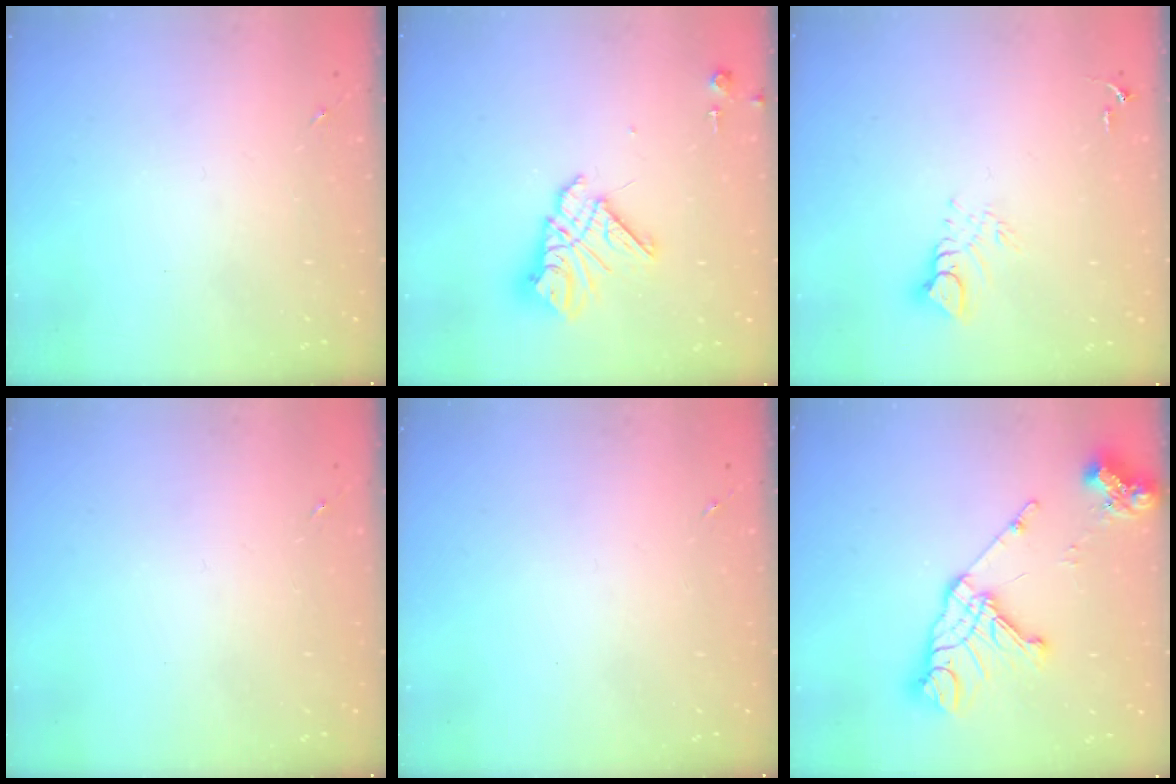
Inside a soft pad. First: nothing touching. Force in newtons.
{"total": 14.4, "press": 14.3, "slide": 1.4}
{"total": 6.3, "press": 6.3, "slide": 0.7}
{"total": 0.0}
{"total": 0.0}
{"total": 17.5, "press": 17.4, "slide": 2.2}